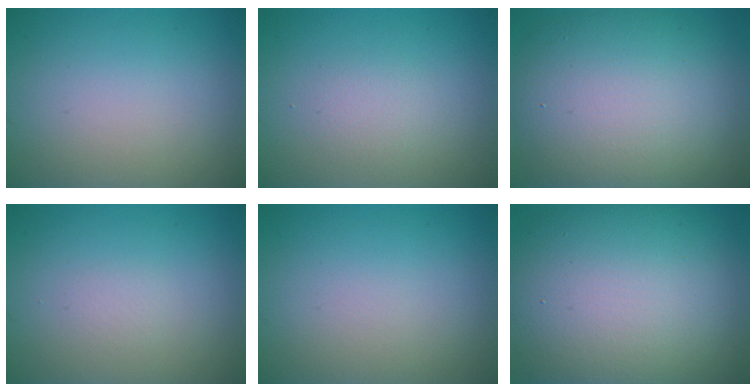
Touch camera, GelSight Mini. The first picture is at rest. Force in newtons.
{"total": 1.5, "press": 1.5, "slide": 0.1}
{"total": 12.6, "press": 12.6, "slide": 0.7}
{"total": 0.6, "press": 0.6, "slide": 0.1}
{"total": 0.0}
{"total": 15.1, "press": 15.1, "slide": 0.5}